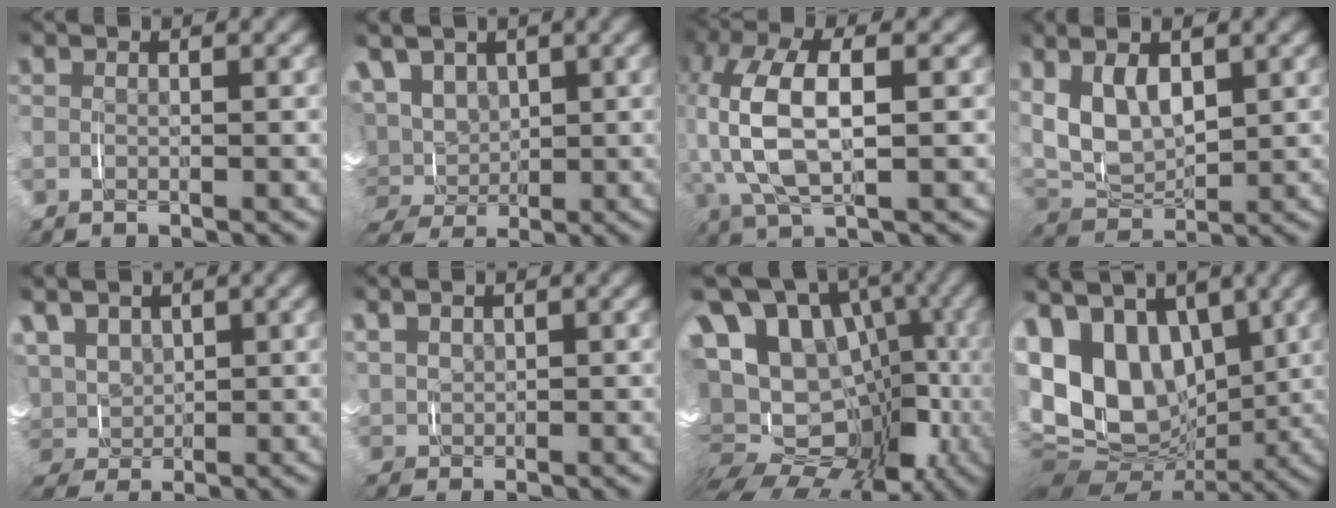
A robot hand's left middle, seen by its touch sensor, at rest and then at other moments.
{"total": 11.4, "force": [0.1, 10.6, 4.0], "torque": [-0.153, -0.048, 0.013]}
{"total": 8.1, "force": [1.0, 4.0, 7.0], "torque": [-0.166, -0.002, 0.023]}
{"total": 9.0, "force": [1.6, 6.5, 6.0], "torque": [-0.131, -0.004, 0.032]}
{"total": 7.0, "force": [1.4, 6.2, 3.0], "torque": [-0.110, -0.029, 0.034]}
{"total": 2.1, "force": [1.1, 1.7, 0.7], "torque": [-0.028, 0.001, 0.027]}
{"total": 22.0, "force": [-0.7, 16.3, 14.7], "torque": [-0.294, -0.050, -0.003]}
{"total": 18.2, "force": [1.2, 14.2, 11.3], "torque": [-0.247, -0.038, 0.025]}